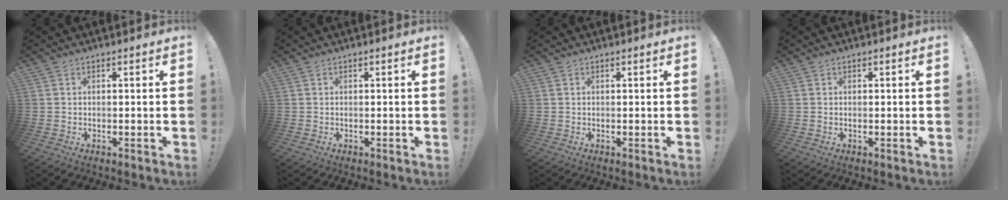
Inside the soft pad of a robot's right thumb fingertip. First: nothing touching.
{"total": 0.0}
{"total": 0.0}
{"total": 0.0}